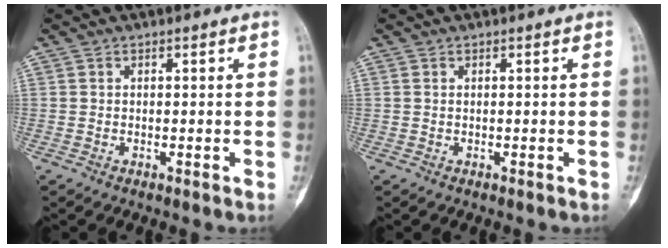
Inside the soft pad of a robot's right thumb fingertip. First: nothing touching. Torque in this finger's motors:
{"motor_torque": [-0.01, 0.15, 0.07, 0.13, 0.01]}